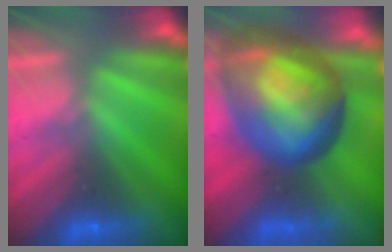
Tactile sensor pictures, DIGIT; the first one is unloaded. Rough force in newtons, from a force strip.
{"total": 7.5}